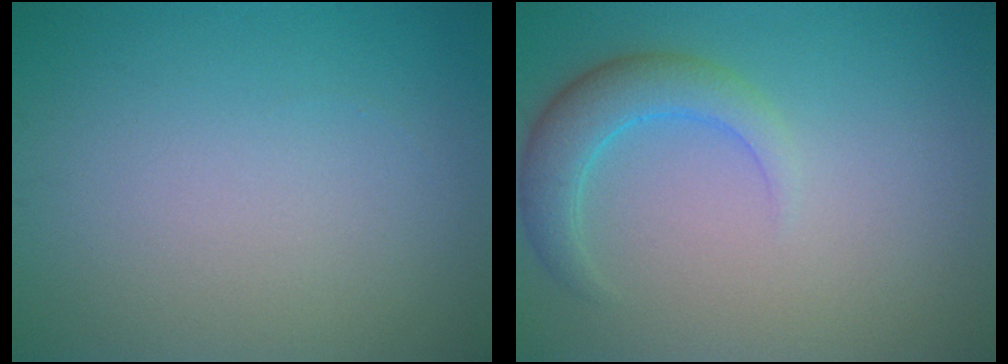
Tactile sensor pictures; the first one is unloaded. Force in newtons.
{"total": 3.5, "press": 3.4, "slide": 0.2}